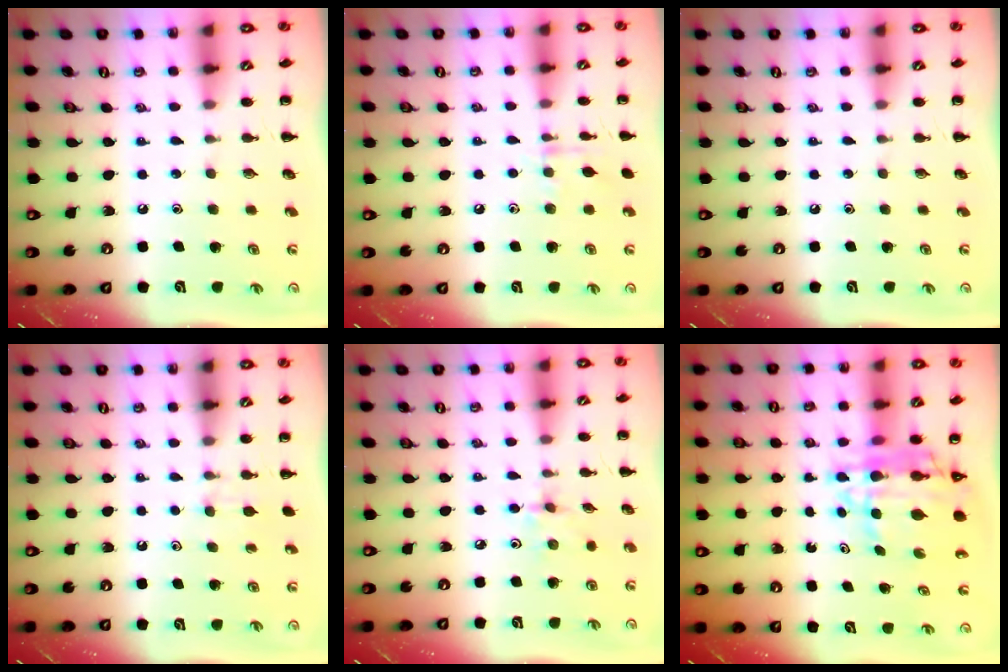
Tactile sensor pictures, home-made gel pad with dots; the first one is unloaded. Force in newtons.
{"total": 8.3, "press": 8.0, "slide": 2.1}
{"total": 0.0}
{"total": 3.9, "press": 3.7, "slide": 1.2}
{"total": 2.9, "press": 2.7, "slide": 0.9}
{"total": 9.7, "press": 9.0, "slide": 3.4}